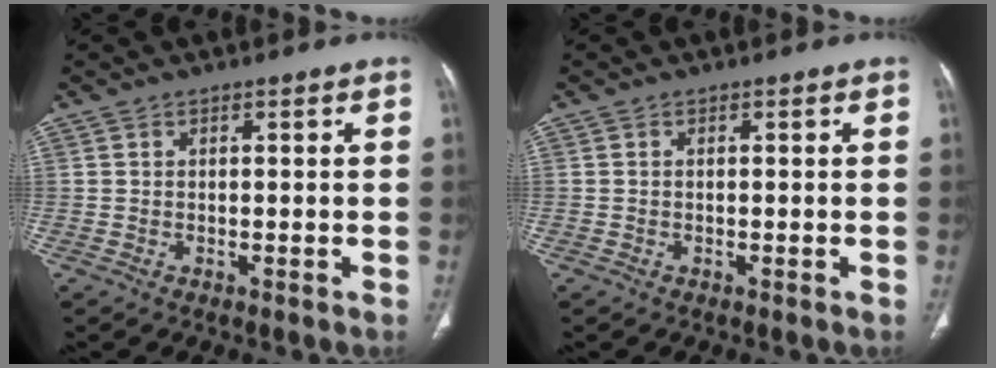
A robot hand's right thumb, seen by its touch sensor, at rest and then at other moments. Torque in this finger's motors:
{"motor_torque": [0.77, 0.01, -0.28, 0.19, 0.03]}